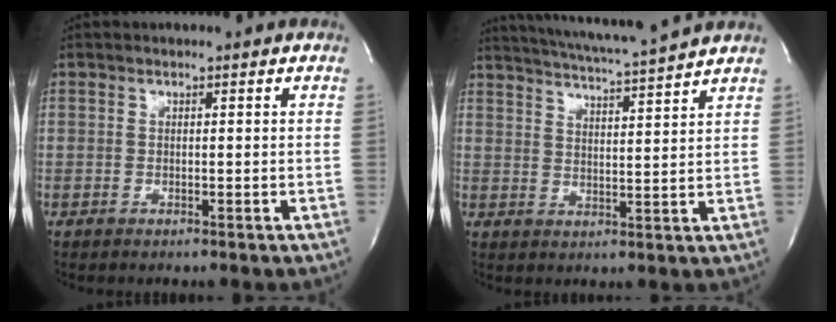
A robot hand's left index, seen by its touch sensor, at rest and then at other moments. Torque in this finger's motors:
{"motor_torque": [0.09, -0.20, 0.34, 0.10]}